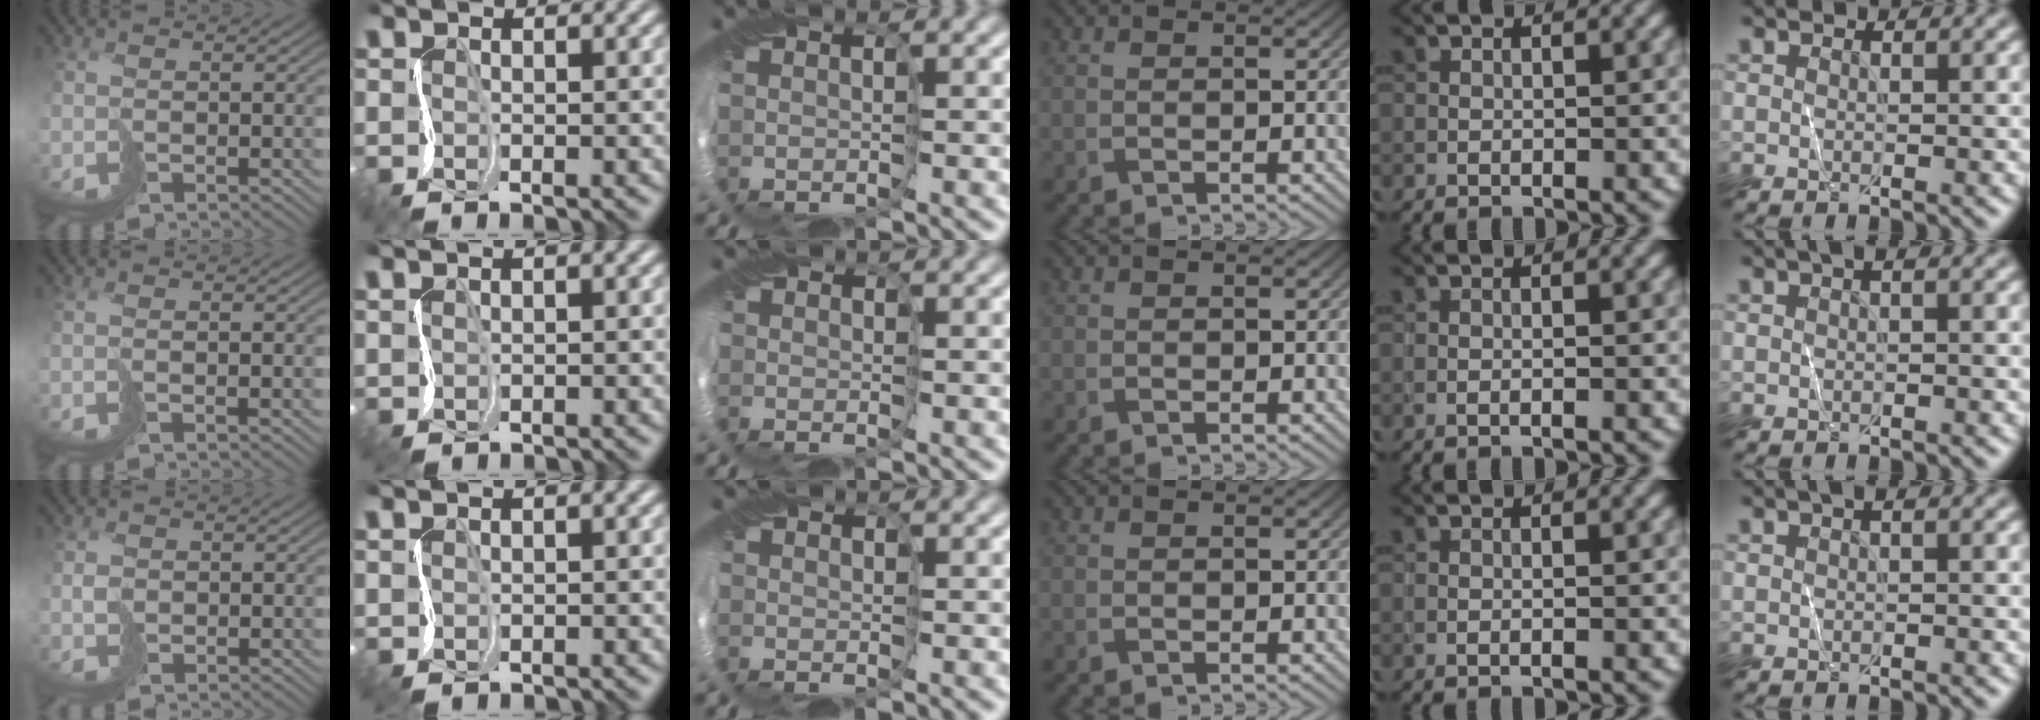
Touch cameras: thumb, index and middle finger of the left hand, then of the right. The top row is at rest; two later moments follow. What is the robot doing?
{"motion": "cut", "object": "bubble wrap"}